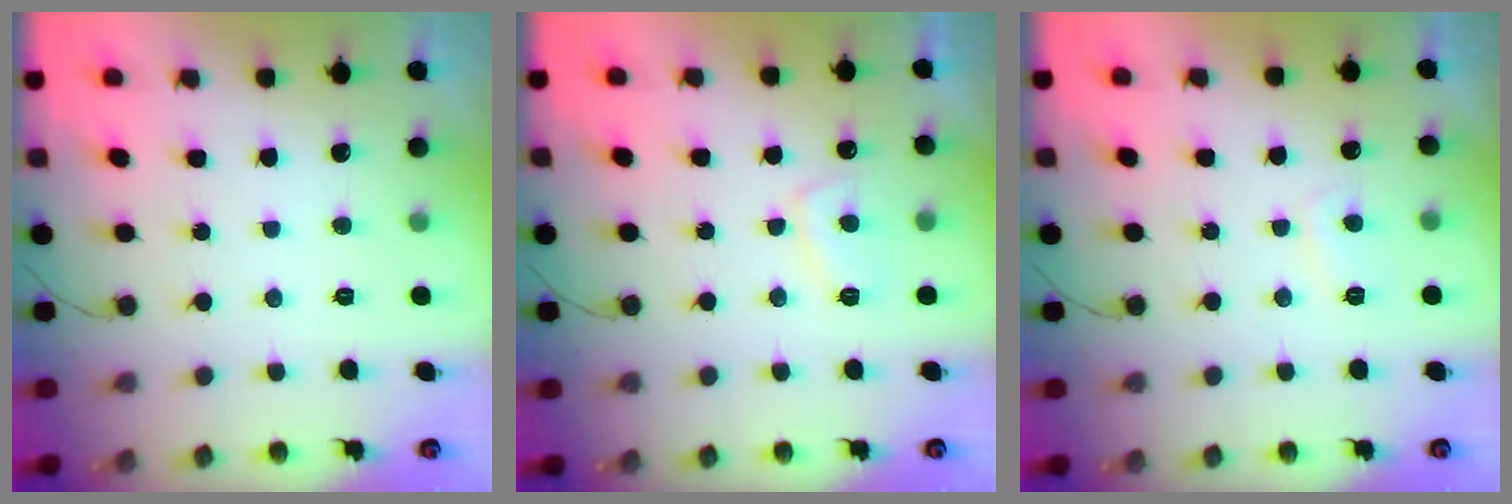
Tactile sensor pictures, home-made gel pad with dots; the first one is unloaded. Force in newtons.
{"total": 4.6, "press": 4.5, "slide": 0.9}
{"total": 2.8, "press": 2.7, "slide": 0.6}